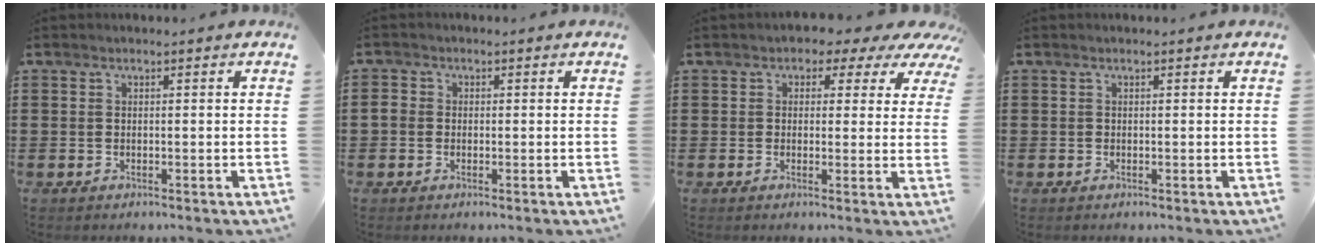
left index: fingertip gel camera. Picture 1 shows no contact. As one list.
[{"total": 1.6, "force": [-0.4, 1.4, 0.7], "torque": [-0.023, 0.002, -0.011]}, {"total": 2.3, "force": [1.1, 1.9, 0.8], "torque": [-0.015, -0.006, 0.009]}, {"total": 0.0}]